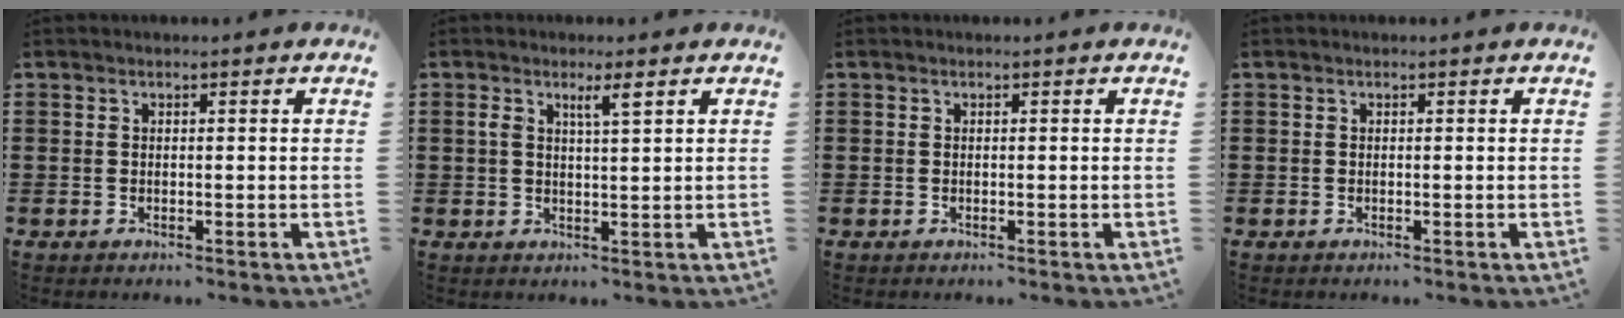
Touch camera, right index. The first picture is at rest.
{"total": 2.9, "force": [1.5, 0.5, 2.4], "torque": [-0.051, 0.003, 0.024]}
{"total": 0.0}
{"total": 0.0}